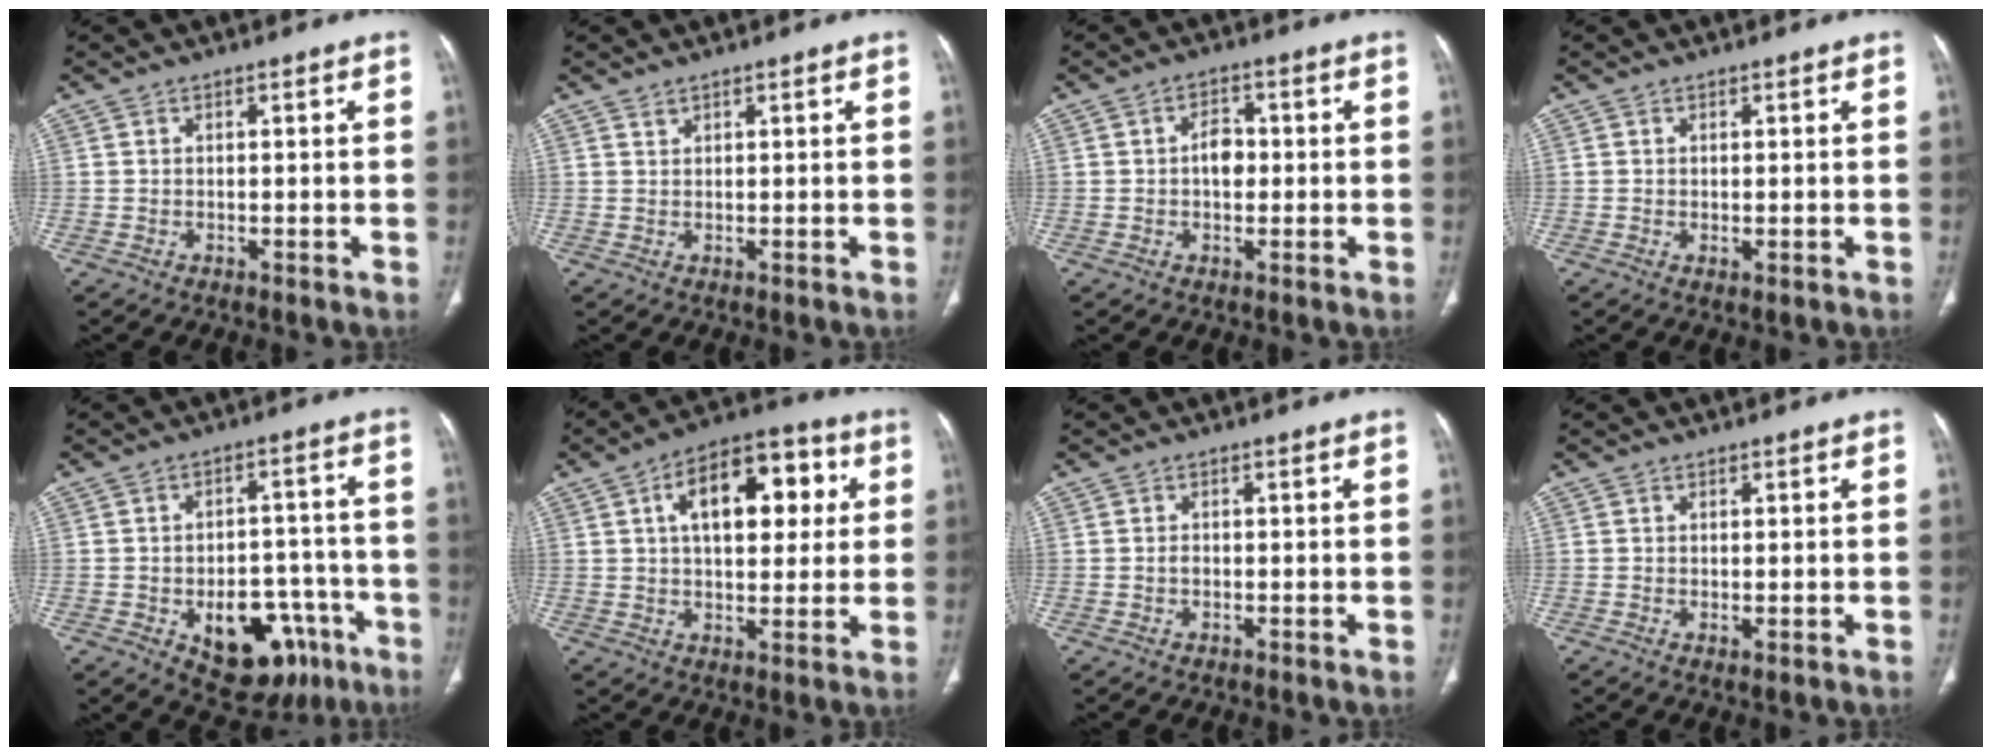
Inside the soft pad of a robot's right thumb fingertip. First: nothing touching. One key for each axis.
{"total": 0.8, "fx": 0.7, "fy": 0.2, "fz": 0.2, "tx": -0.002, "ty": -0.004, "tz": 0.014}
{"total": 4.1, "fx": -0.1, "fy": 2.8, "fz": 2.9, "tx": -0.036, "ty": 0.010, "tz": -0.007}
{"total": 0.9, "fx": -0.1, "fy": 0.4, "fz": 0.8, "tx": -0.018, "ty": -0.005, "tz": 0.001}
{"total": 15.8, "fx": -7.0, "fy": 9.7, "fz": 10.3, "tx": -0.097, "ty": 0.044, "tz": -0.084}
{"total": 16.4, "fx": 4.5, "fy": 8.9, "fz": 13.1, "tx": -0.161, "ty": 0.017, "tz": 0.063}
{"total": 1.1, "fx": -0.2, "fy": 0.8, "fz": 0.8, "tx": -0.013, "ty": 0.001, "tz": -0.002}
{"total": 1.1, "fx": -0.1, "fy": 0.5, "fz": 0.9, "tx": -0.021, "ty": -0.006, "tz": 0.001}